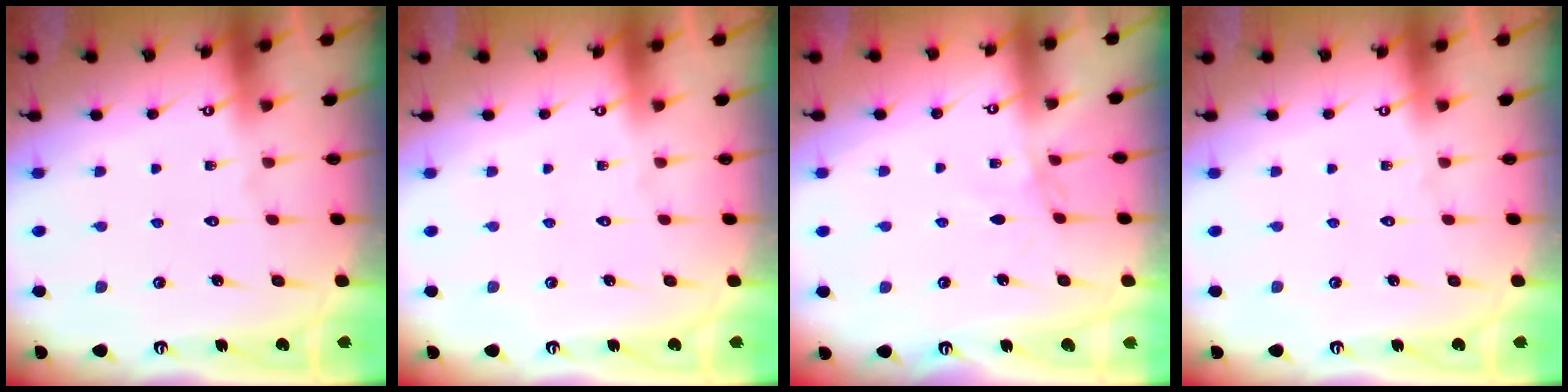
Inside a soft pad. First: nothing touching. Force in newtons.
{"total": 0.0}
{"total": 1.7, "press": 1.6, "slide": 0.4}
{"total": 0.0}